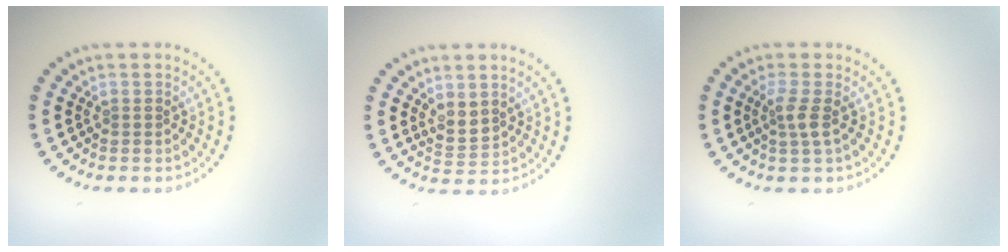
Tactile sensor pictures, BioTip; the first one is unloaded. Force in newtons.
{"total": 2.1, "press": 1.7, "slide": 1.3}
{"total": 1.8, "press": 1.3, "slide": 1.1}